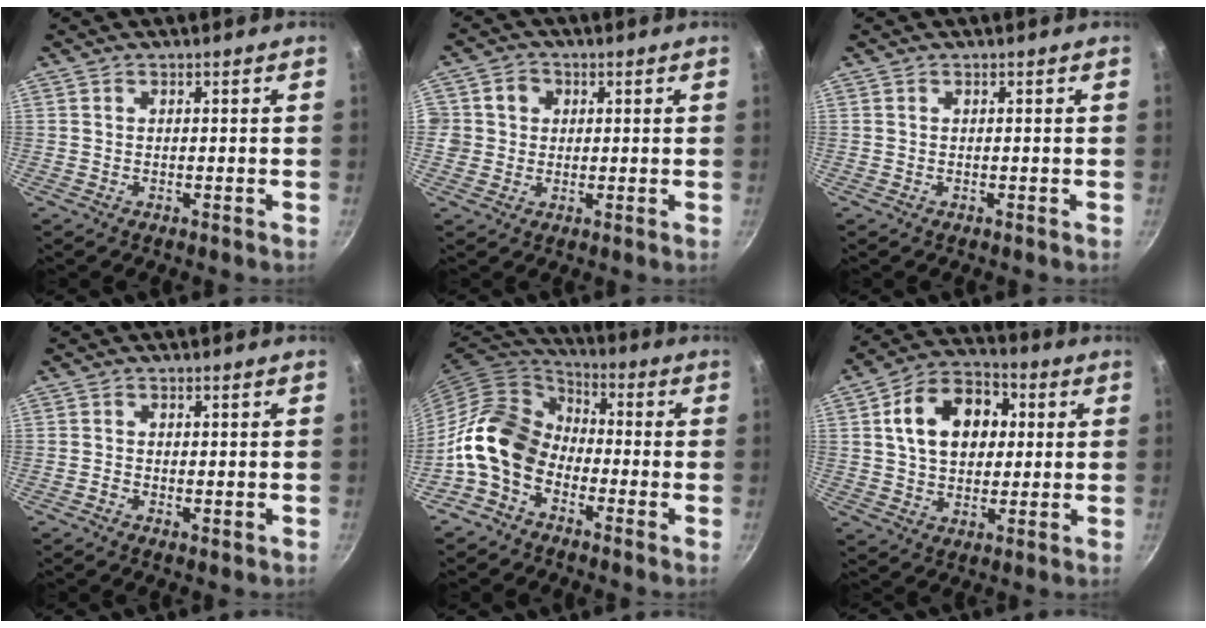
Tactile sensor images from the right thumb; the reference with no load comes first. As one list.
[{"total": 4.8, "force": [0.5, 4.6, 1.3], "torque": [0.012, 0.006, -0.001]}, {"total": 0.0}, {"total": 1.0, "force": [-0.3, 0.6, 0.7], "torque": [-0.012, -0.002, -0.007]}, {"total": 13.8, "force": [-4.3, 10.1, 8.3], "torque": [-0.118, 0.050, -0.109]}, {"total": 15.7, "force": [3.2, 11.2, 10.5], "torque": [-0.139, 0.019, 0.041]}]